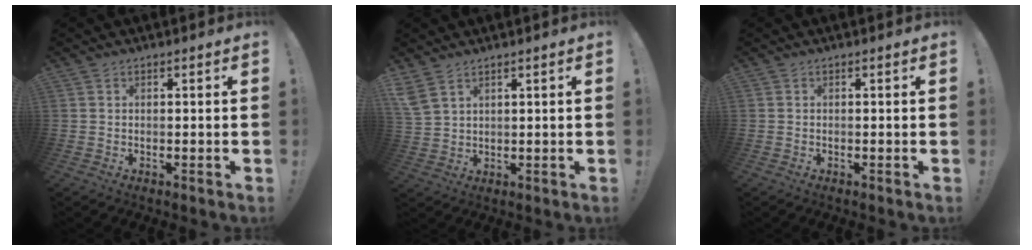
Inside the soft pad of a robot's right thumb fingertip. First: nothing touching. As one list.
[{"total": 5.1, "force": [3.6, 2.3, 2.7], "torque": [-0.059, -0.014, 0.074]}, {"total": 0.0}]